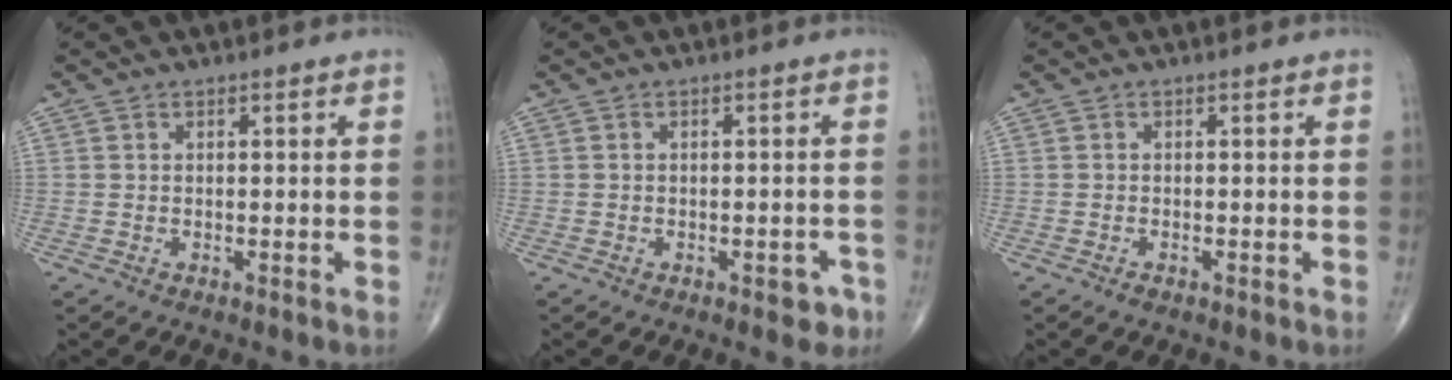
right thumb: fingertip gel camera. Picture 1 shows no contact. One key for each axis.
{"total": 3.0, "fx": -1.6, "fy": 1.5, "fz": 2.0, "tx": -0.008, "ty": 0.009, "tz": -0.018}
{"total": 0.7, "fx": -0.5, "fy": 0.2, "fz": 0.4, "tx": -0.010, "ty": 0.000, "tz": -0.010}